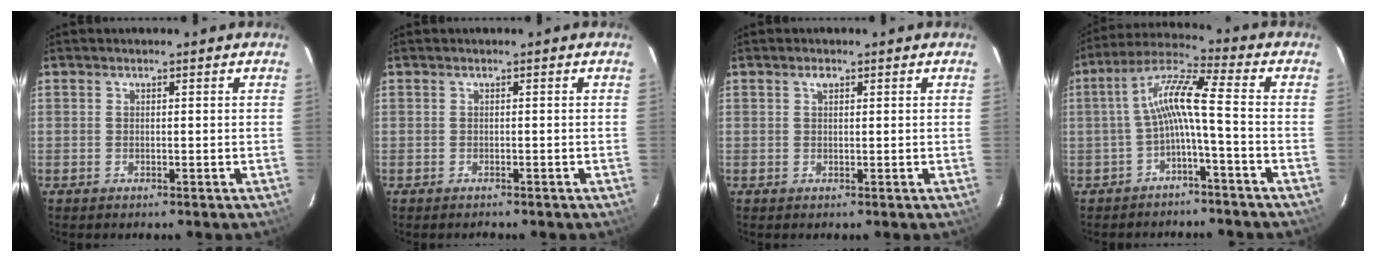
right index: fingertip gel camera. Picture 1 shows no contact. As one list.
[{"total": 1.0, "force": [-0.9, 0.3, 0.2], "torque": [-0.008, -0.001, -0.010]}, {"total": 0.9, "force": [0.5, 0.5, 0.6], "torque": [-0.011, 0.005, 0.009]}, {"total": 8.2, "force": [-2.3, 0.1, 7.9], "torque": [-0.175, 0.021, -0.043]}]